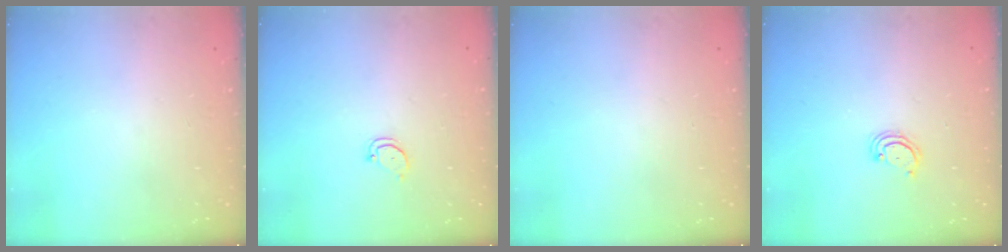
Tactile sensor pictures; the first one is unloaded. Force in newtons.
{"total": 2.5, "press": 2.5, "slide": 0.3}
{"total": 0.0}
{"total": 3.3, "press": 3.3, "slide": 0.5}